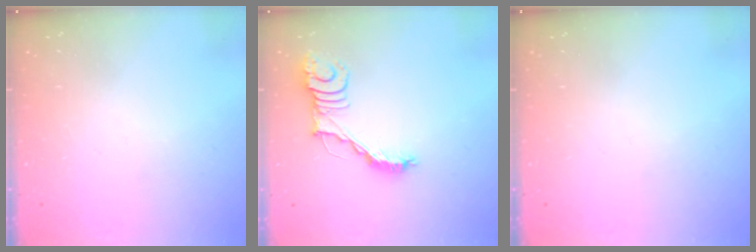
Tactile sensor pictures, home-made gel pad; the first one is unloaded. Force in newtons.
{"total": 12.5, "press": 12.4, "slide": 1.1}
{"total": 0.0}